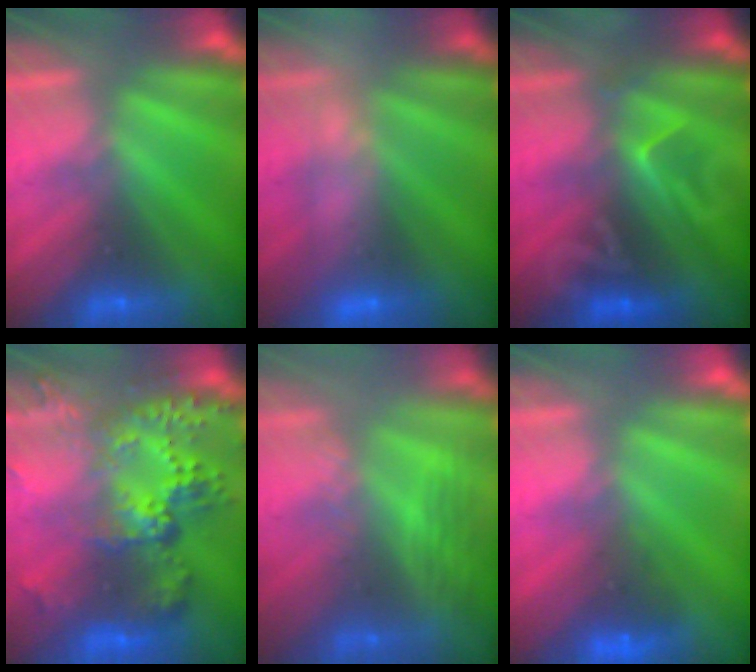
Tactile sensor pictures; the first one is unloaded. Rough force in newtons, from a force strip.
{"total": 2.4}
{"total": 2.4}
{"total": 6.3}
{"total": 2.7}
{"total": 4.7}